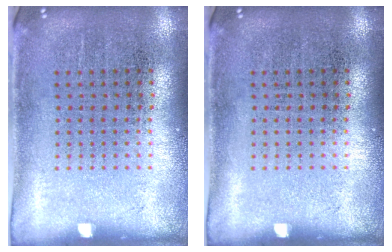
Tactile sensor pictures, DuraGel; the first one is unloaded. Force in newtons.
{"total": 0.0}